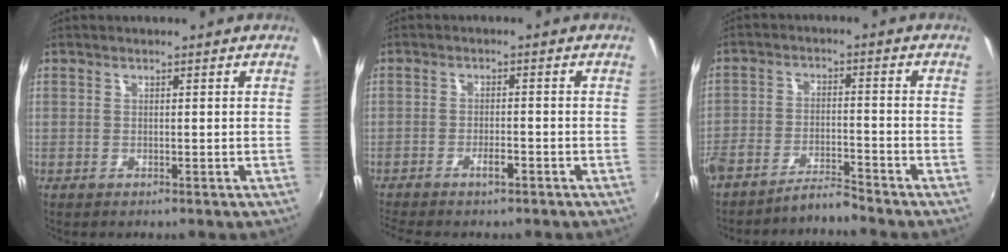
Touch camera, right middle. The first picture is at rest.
{"total": 3.7, "force": [-2.8, 0.7, 2.2], "torque": [-0.054, -0.002, -0.053]}
{"total": 5.3, "force": [-5.1, -0.1, 1.2], "torque": [-0.040, 0.005, -0.099]}